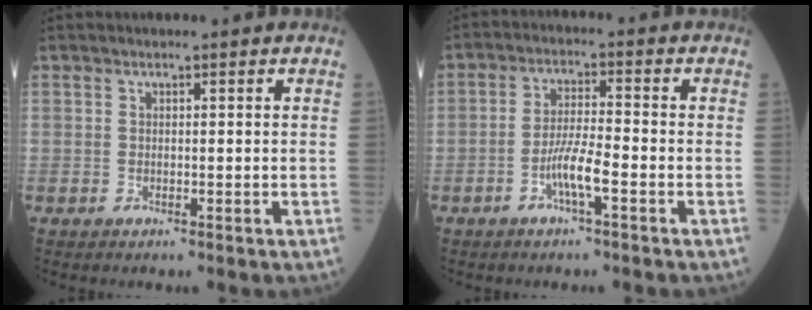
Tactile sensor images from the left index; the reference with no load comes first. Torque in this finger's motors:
{"motor_torque": [0.04, 0.17, 0.20, 0.04]}